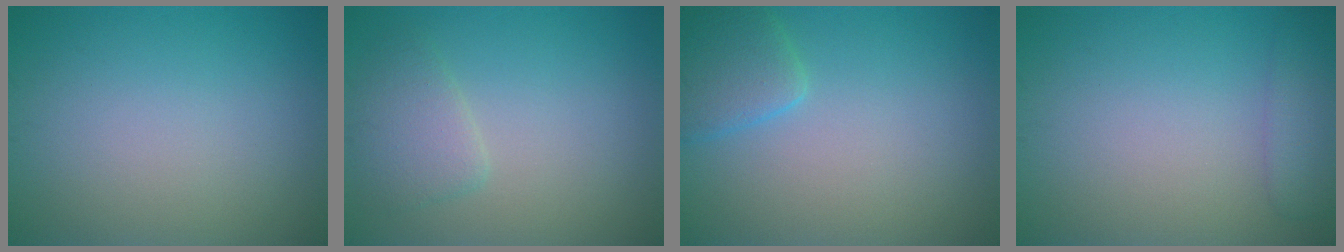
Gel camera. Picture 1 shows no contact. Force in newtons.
{"total": 2.5, "press": 2.5, "slide": 0.2}
{"total": 2.9, "press": 2.9, "slide": 0.2}
{"total": 2.4, "press": 2.3, "slide": 0.3}